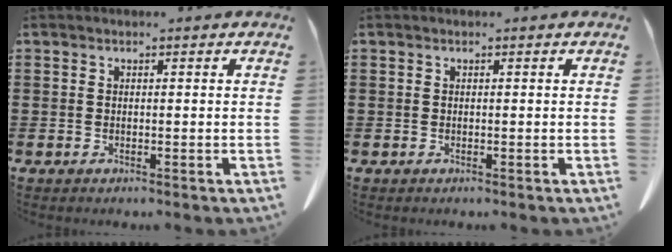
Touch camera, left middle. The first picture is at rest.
{"total": 0.0}